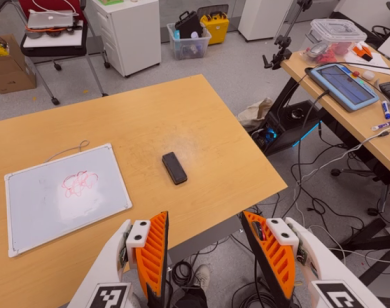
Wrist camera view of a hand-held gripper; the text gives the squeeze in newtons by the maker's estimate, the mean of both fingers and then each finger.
{"total": 0.0}